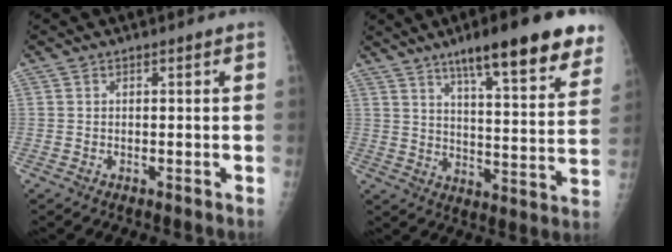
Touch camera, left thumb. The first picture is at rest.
{"total": 19.9, "force": [13.1, 4.0, 14.5], "torque": [-0.173, -0.052, 0.190]}